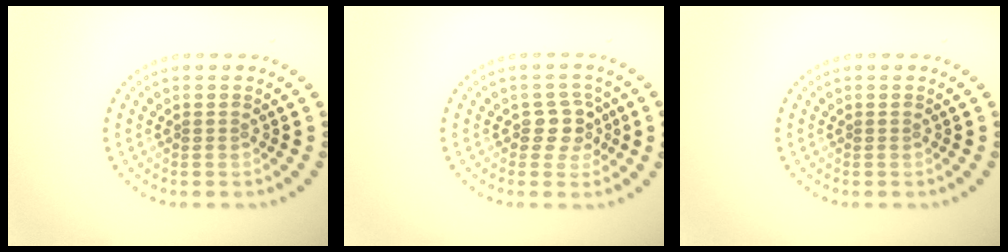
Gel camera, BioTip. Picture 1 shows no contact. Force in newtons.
{"total": 2.3, "press": 2.1, "slide": 1.0}
{"total": 0.0}